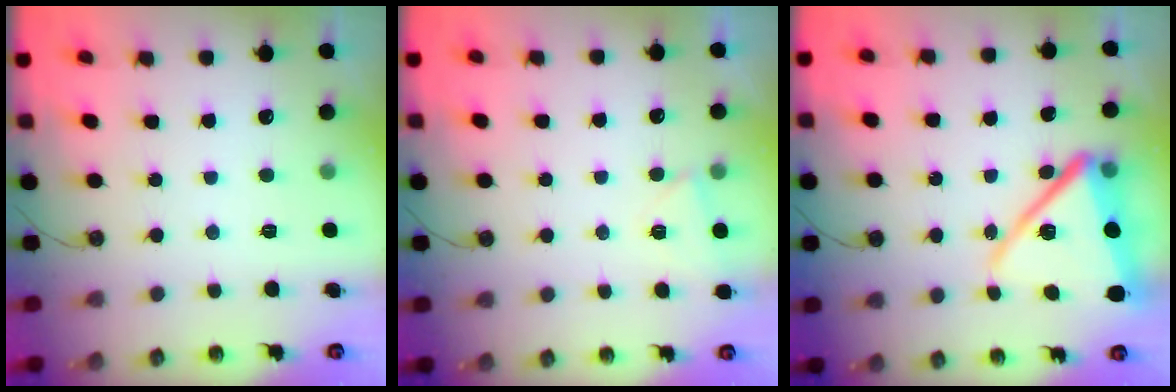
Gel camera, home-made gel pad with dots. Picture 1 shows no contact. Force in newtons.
{"total": 3.4, "press": 2.1, "slide": 2.7}
{"total": 16.5, "press": 16.4, "slide": 2.2}